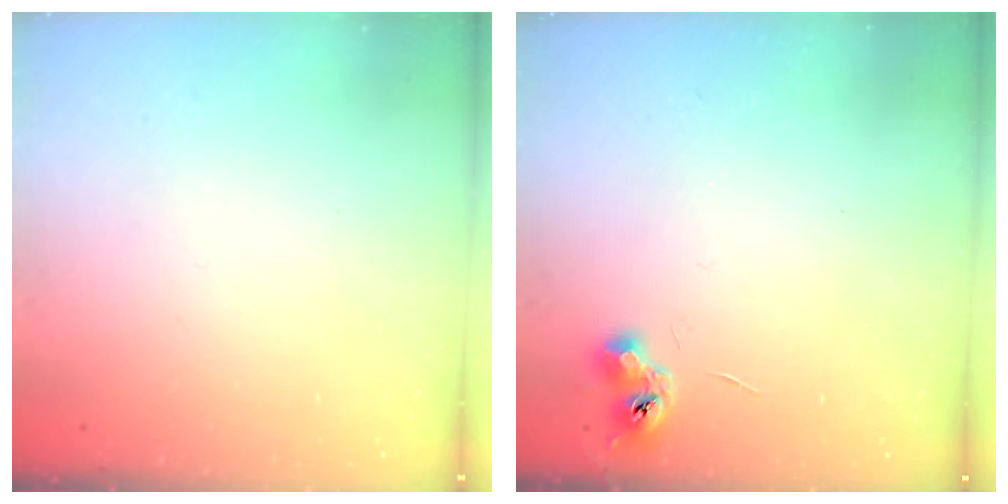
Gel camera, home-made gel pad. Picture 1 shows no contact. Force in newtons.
{"total": 6.5, "press": 6.4, "slide": 0.9}